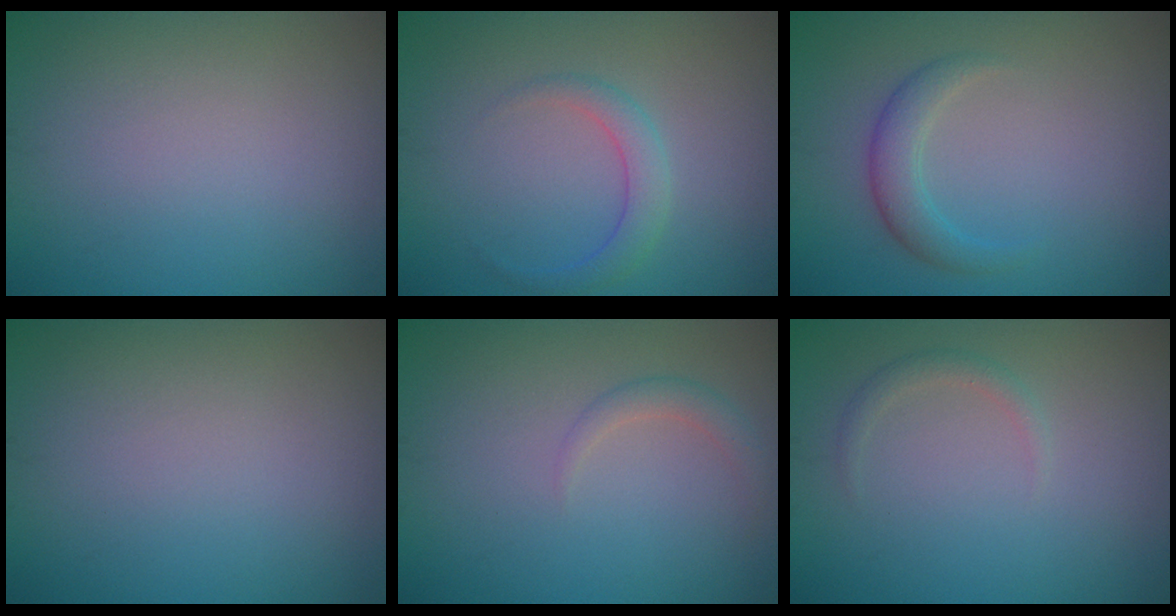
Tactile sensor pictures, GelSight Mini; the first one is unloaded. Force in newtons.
{"total": 2.0, "press": 2.0, "slide": 0.1}
{"total": 2.2, "press": 2.2, "slide": 0.1}
{"total": 0.0}
{"total": 1.3, "press": 1.3, "slide": 0.1}
{"total": 1.0, "press": 1.0, "slide": 0.1}